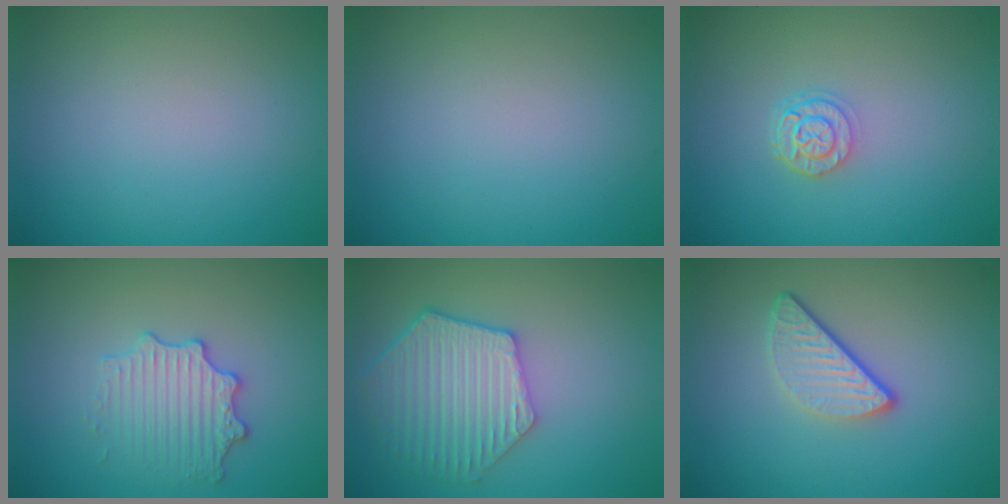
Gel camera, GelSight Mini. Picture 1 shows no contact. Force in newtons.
{"total": 0.0}
{"total": 2.3, "press": 1.9, "slide": 1.4}
{"total": 2.9, "press": 2.8, "slide": 0.5}
{"total": 5.7, "press": 5.1, "slide": 2.6}
{"total": 3.4, "press": 2.6, "slide": 2.2}